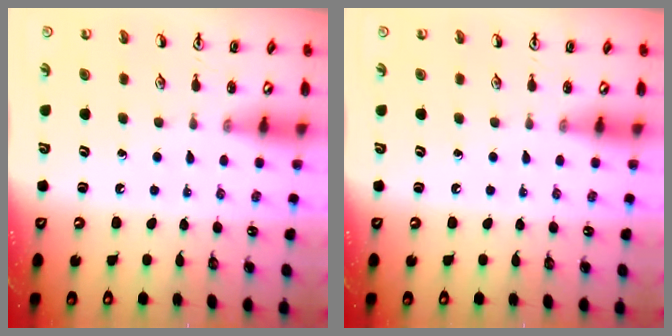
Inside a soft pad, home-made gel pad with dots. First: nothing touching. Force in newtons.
{"total": 0.0}